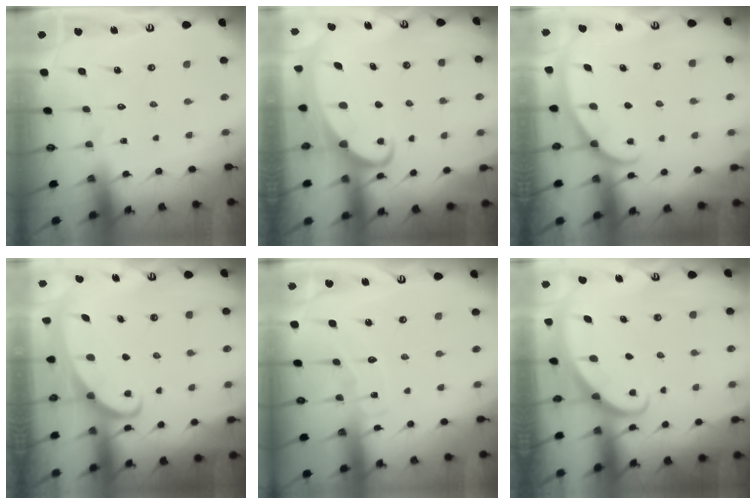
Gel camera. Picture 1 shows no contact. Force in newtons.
{"total": 3.0, "press": 2.9, "slide": 0.3}
{"total": 1.0, "press": 1.0, "slide": 0.2}
{"total": 2.2, "press": 2.2, "slide": 0.3}
{"total": 5.6, "press": 5.5, "slide": 0.6}
{"total": 2.3, "press": 2.3, "slide": 0.1}